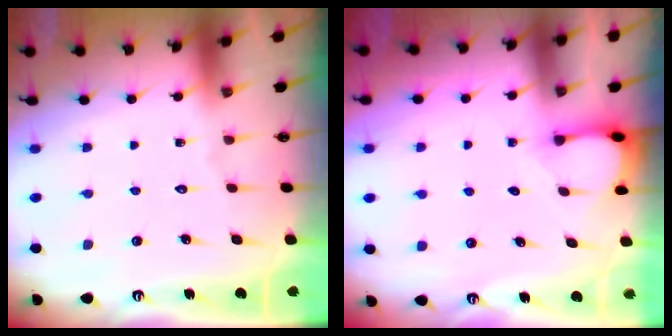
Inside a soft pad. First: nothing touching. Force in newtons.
{"total": 3.1, "press": 3.1, "slide": 0.2}